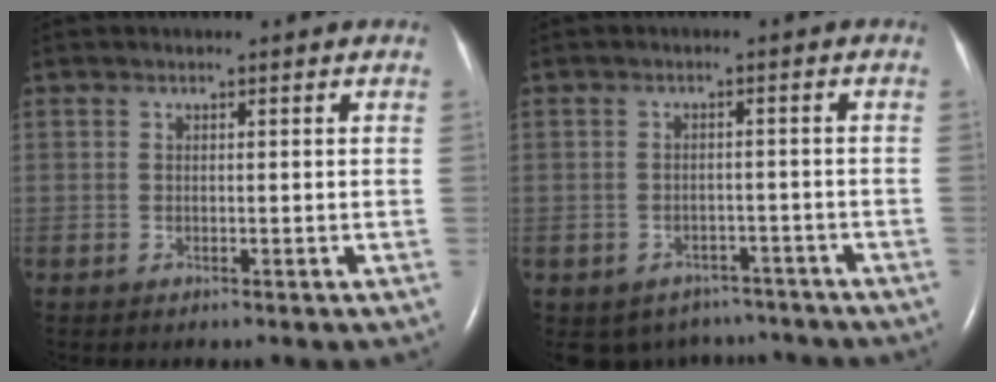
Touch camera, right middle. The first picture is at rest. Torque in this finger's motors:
{"motor_torque": [0.77, -0.77, 0.05, 0.03]}